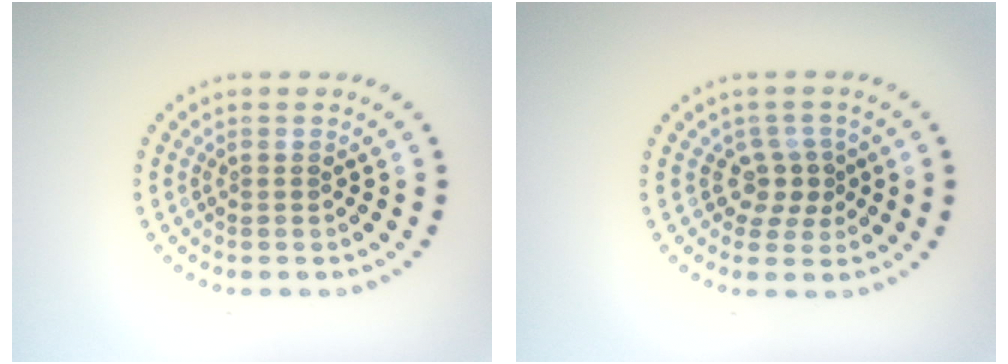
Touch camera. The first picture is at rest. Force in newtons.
{"total": 2.4, "press": 1.8, "slide": 1.6}